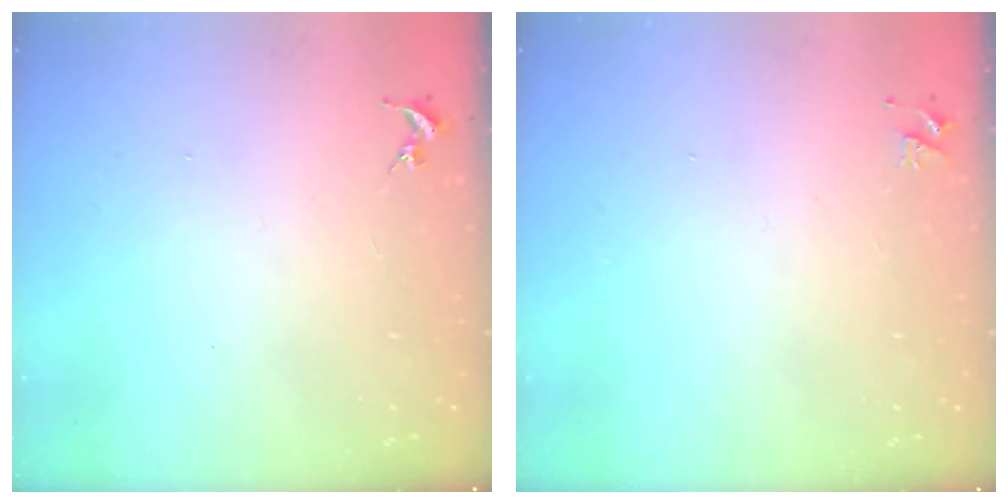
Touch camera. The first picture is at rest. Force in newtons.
{"total": 3.3, "press": 3.2, "slide": 0.4}